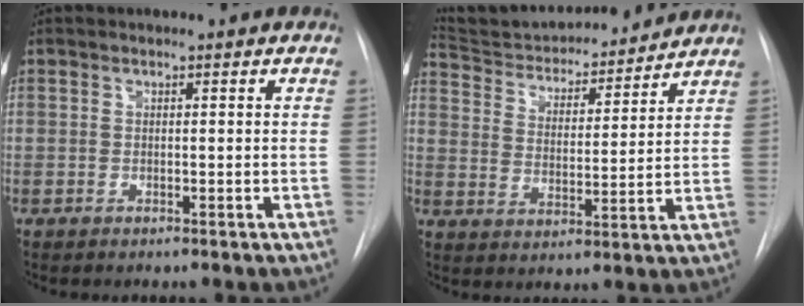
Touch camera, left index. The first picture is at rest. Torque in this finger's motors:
{"motor_torque": [-0.58, -1.39, 0.01, 0.03]}